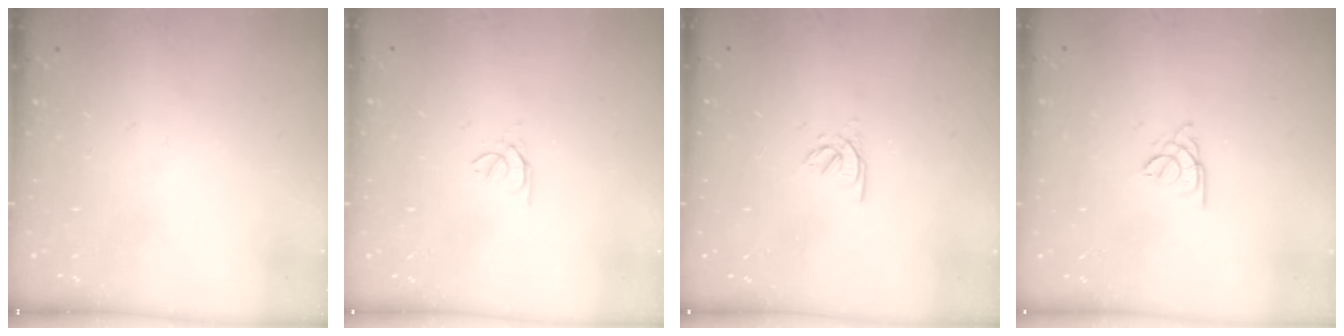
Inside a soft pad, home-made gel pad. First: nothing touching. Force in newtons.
{"total": 0.6, "press": 0.4, "slide": 0.3}
{"total": 2.2, "press": 2.2, "slide": 0.4}
{"total": 2.2, "press": 2.2, "slide": 0.5}